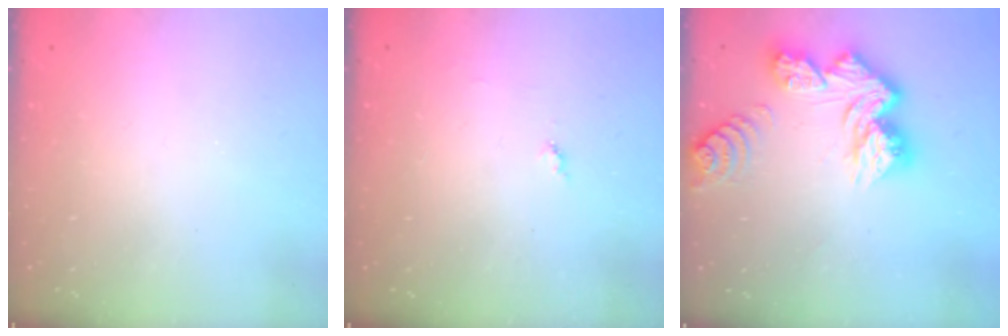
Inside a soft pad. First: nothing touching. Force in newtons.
{"total": 3.9, "press": 3.9, "slide": 0.4}
{"total": 14.2, "press": 14.1, "slide": 1.6}